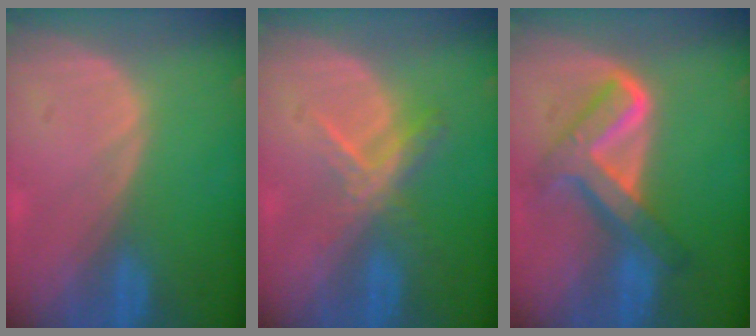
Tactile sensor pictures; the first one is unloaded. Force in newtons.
{"total": 5.7, "press": 5.0, "slide": 2.7}
{"total": 8.0, "press": 8.0, "slide": 0.7}